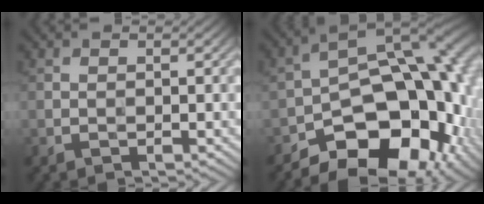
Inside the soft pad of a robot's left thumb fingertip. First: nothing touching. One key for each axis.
{"total": 19.1, "fx": -8.2, "fy": 11.2, "fz": 13.2, "tx": -0.163, "ty": -0.015, "tz": -0.116}